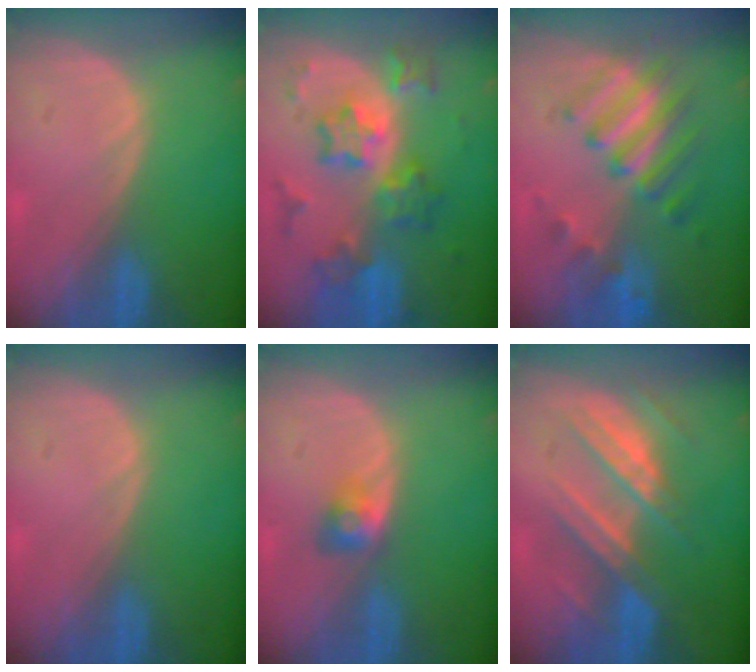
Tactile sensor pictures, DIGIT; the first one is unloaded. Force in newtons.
{"total": 9.0, "press": 9.0, "slide": 0.6}
{"total": 7.6, "press": 7.5, "slide": 1.1}
{"total": 0.0}
{"total": 3.0, "press": 2.7, "slide": 1.3}
{"total": 7.4, "press": 7.4, "slide": 0.1}